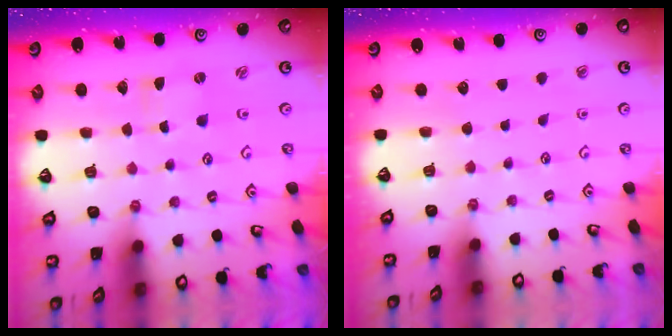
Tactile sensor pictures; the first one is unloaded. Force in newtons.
{"total": 0.0}